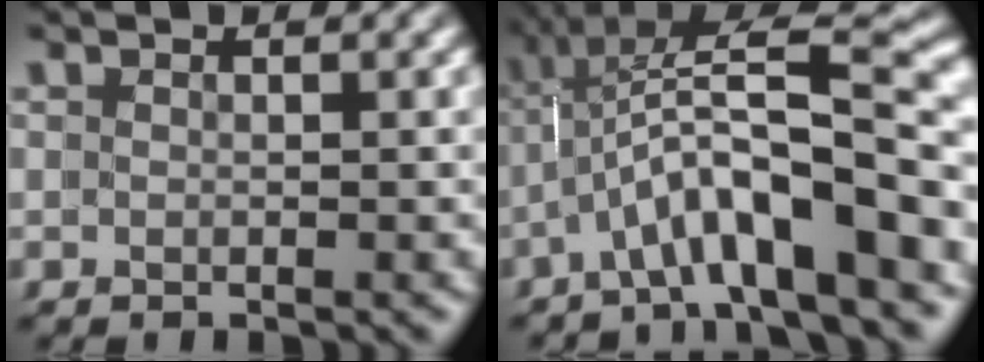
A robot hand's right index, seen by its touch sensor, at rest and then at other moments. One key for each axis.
{"total": 9.5, "fx": -1.1, "fy": 3.3, "fz": 8.8, "tx": -0.129, "ty": 0.010, "tz": -0.013}